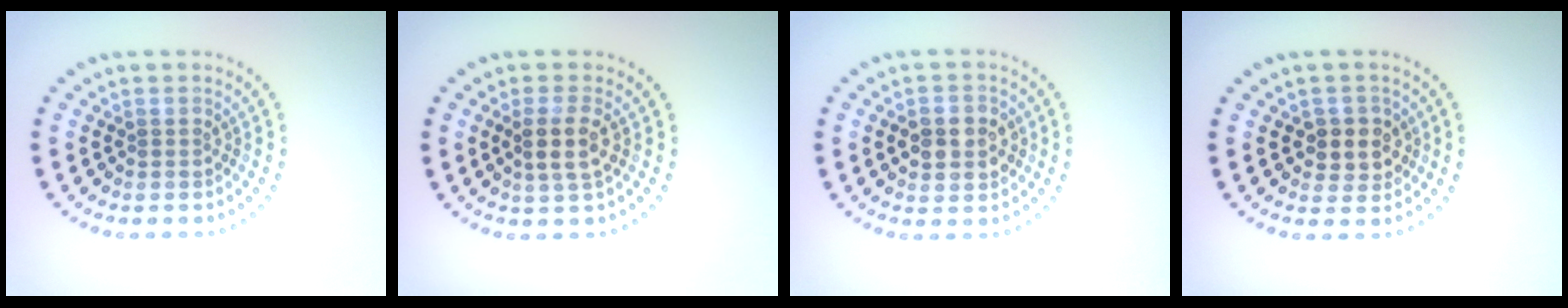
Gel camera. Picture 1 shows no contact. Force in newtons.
{"total": 2.5, "press": 2.2, "slide": 1.2}
{"total": 2.9, "press": 2.9, "slide": 0.4}
{"total": 2.7, "press": 2.5, "slide": 1.1}